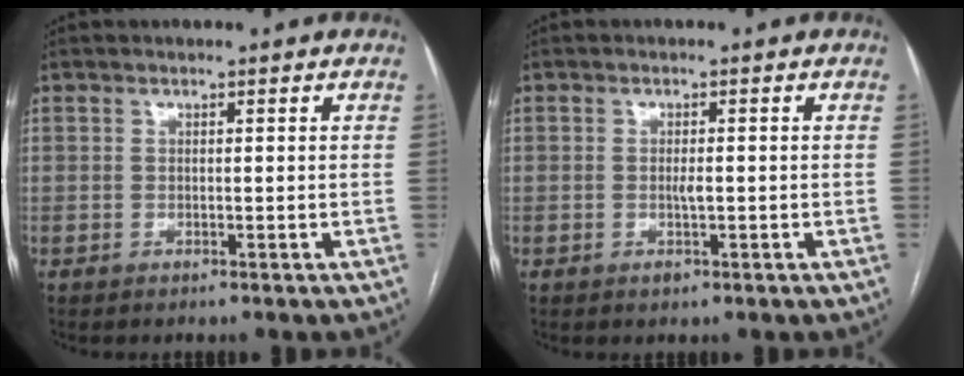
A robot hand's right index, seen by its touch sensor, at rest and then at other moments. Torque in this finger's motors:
{"motor_torque": [-0.02, 0.01, 0.01, 0.01]}